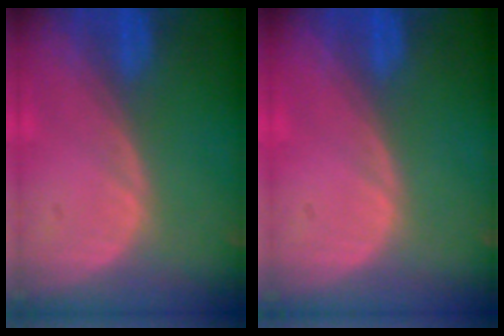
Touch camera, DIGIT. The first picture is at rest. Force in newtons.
{"total": 0.0}